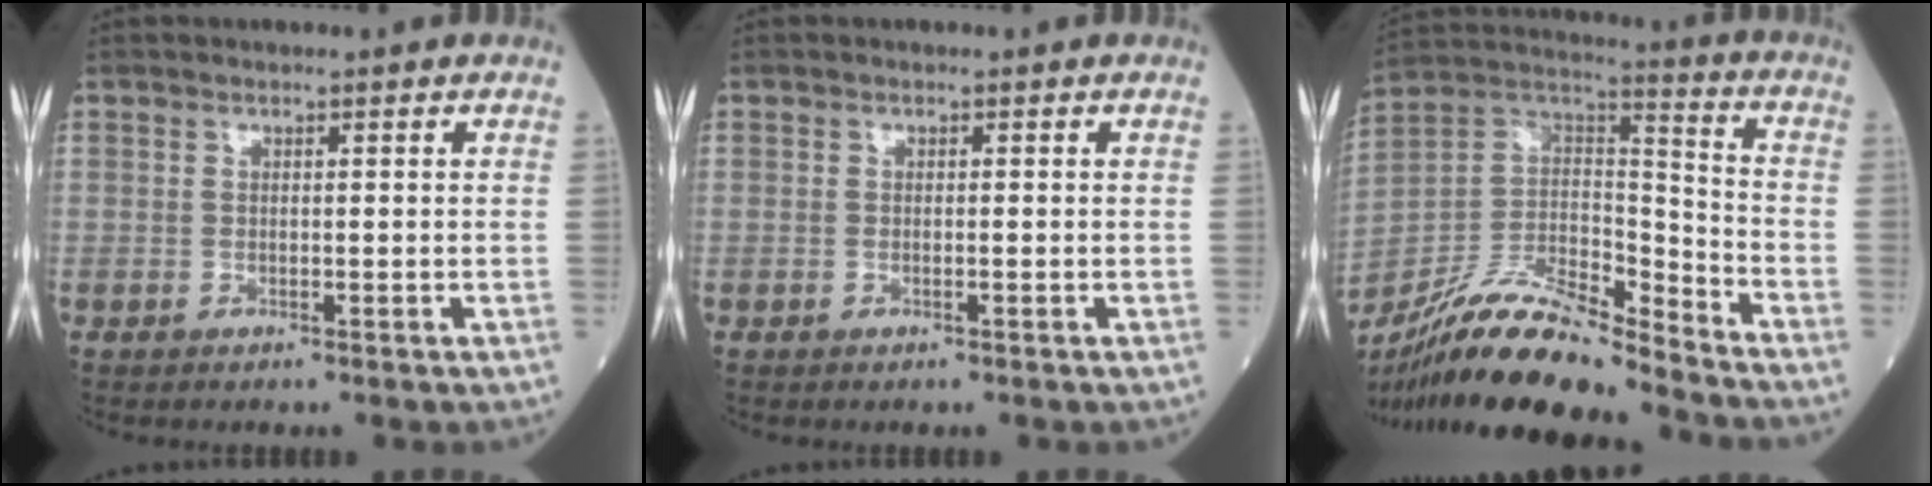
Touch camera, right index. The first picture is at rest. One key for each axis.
{"total": 0.6, "fx": -0.2, "fy": 0.0, "fz": 0.5, "tx": -0.011, "ty": 0.000, "tz": -0.003}
{"total": 18.8, "fx": -16.0, "fy": 2.7, "fz": 9.4, "tx": -0.183, "ty": 0.014, "tz": -0.297}